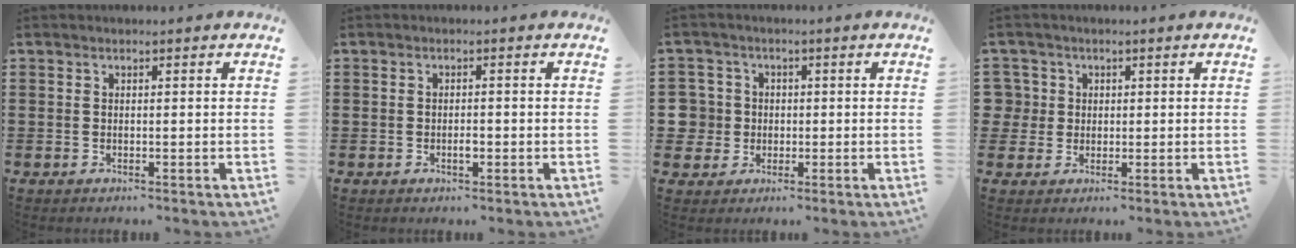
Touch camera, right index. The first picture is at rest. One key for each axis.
{"total": 1.6, "fx": -0.5, "fy": 0.6, "fz": 1.4, "tx": -0.027, "ty": -0.002, "tz": -0.008}
{"total": 4.7, "fx": -0.3, "fy": 4.7, "fz": 0.8, "tx": -0.051, "ty": 0.009, "tz": -0.013}
{"total": 3.5, "fx": 0.5, "fy": 3.5, "fz": 0.3, "tx": -0.024, "ty": 0.011, "tz": 0.008}